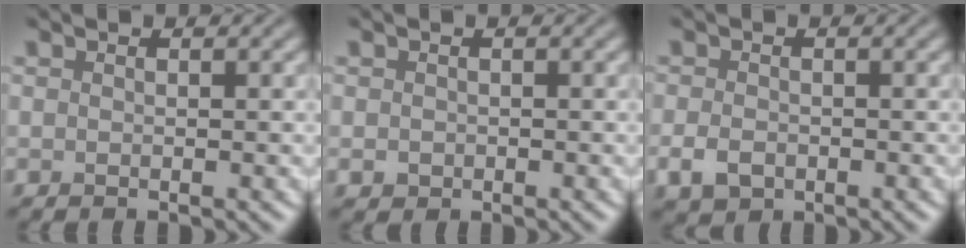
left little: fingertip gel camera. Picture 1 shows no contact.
{"total": 0.9, "force": [-0.2, 0.8, 0.3], "torque": [-0.004, -0.005, -0.005]}
{"total": 2.4, "force": [-1.0, 1.6, 1.4], "torque": [-0.030, -0.007, -0.022]}